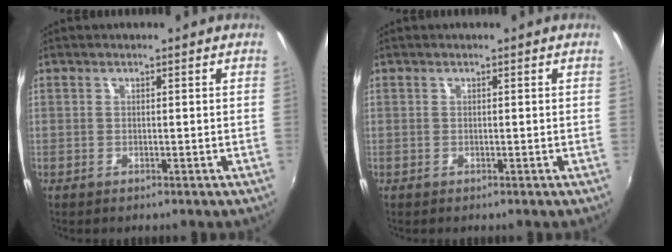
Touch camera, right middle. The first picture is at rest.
{"total": 0.0}